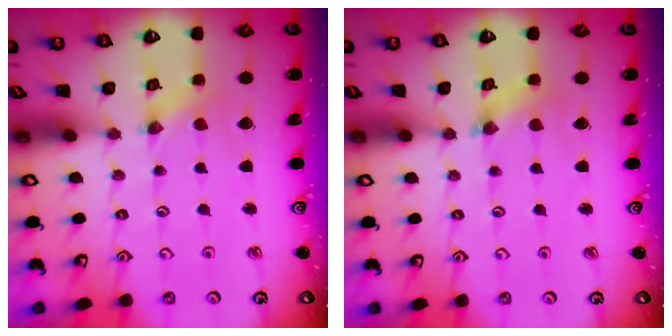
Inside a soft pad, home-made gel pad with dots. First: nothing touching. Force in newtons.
{"total": 2.4, "press": 2.4, "slide": 0.4}